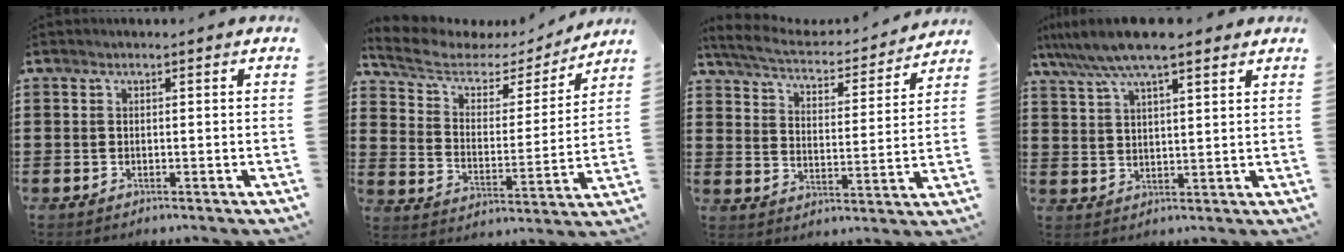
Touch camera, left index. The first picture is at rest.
{"total": 5.6, "force": [4.2, 2.8, 2.3], "torque": [-0.072, -0.019, 0.068]}
{"total": 4.6, "force": [4.3, 0.3, 1.4], "torque": [-0.053, -0.031, 0.068]}
{"total": 8.3, "force": [6.5, 1.3, 4.9], "torque": [-0.112, -0.012, 0.117]}